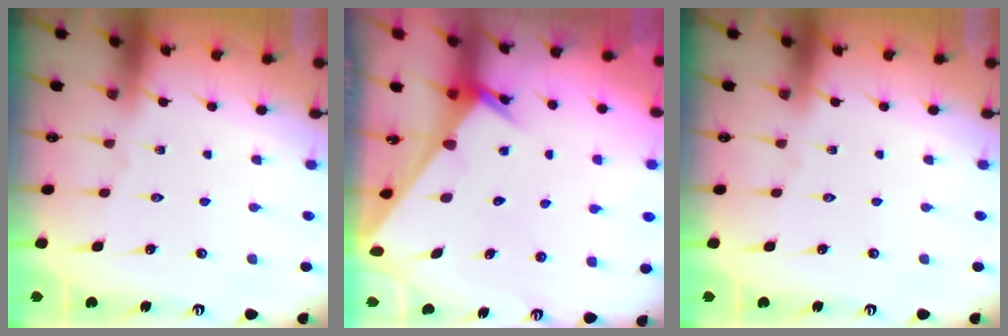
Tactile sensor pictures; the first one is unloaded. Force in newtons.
{"total": 2.1, "press": 2.1, "slide": 0.1}
{"total": 0.0}